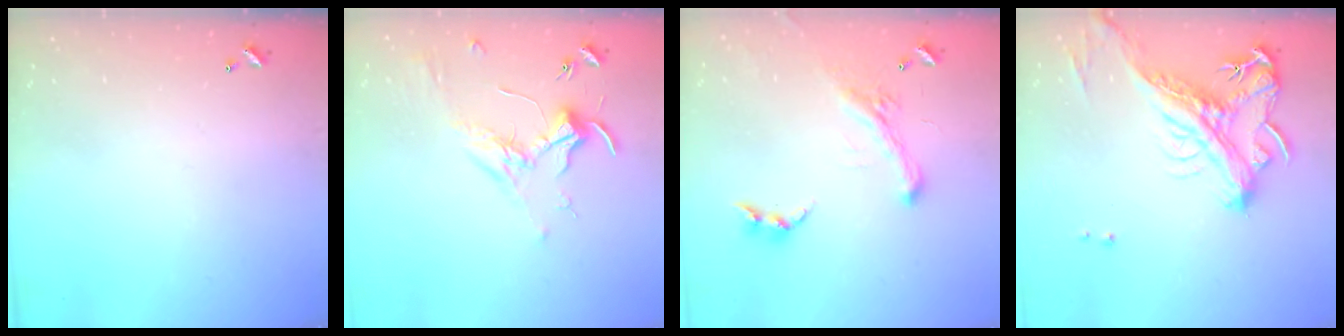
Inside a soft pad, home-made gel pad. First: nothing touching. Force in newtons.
{"total": 1.7, "press": 1.5, "slide": 0.7}
{"total": 2.5, "press": 2.0, "slide": 1.4}
{"total": 4.7, "press": 4.5, "slide": 1.3}